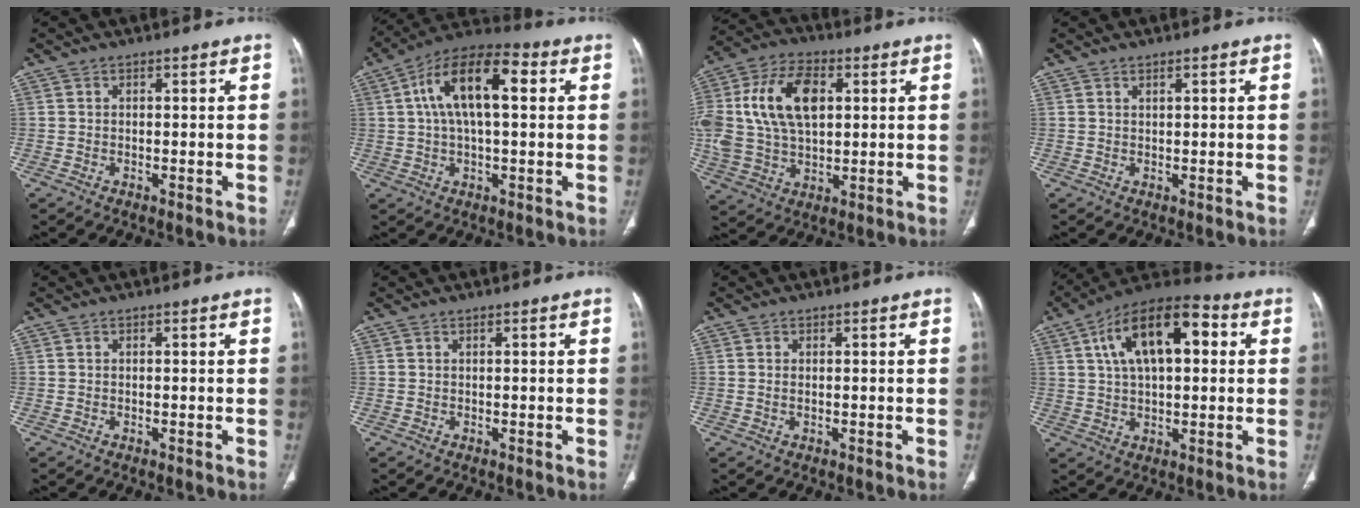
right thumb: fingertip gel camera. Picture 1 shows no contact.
{"total": 14.8, "force": [3.4, 6.5, 12.8], "torque": [-0.223, 0.030, 0.051]}
{"total": 19.2, "force": [3.9, 11.9, 14.6], "torque": [-0.302, 0.010, 0.071]}
{"total": 0.6, "force": [0.4, 0.1, 0.4], "torque": [-0.008, -0.002, 0.010]}
{"total": 0.0}
{"total": 0.0}
{"total": 0.6, "force": [0.1, 0.3, 0.5], "torque": [-0.015, 0.002, 0.005]}
{"total": 16.8, "force": [4.6, 8.3, 13.9], "torque": [-0.213, 0.022, 0.069]}